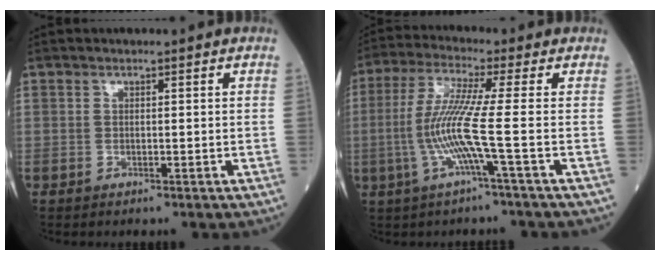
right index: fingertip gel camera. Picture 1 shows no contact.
{"total": 8.3, "force": [-1.7, -1.5, 8.0], "torque": [-0.175, 0.001, -0.034]}